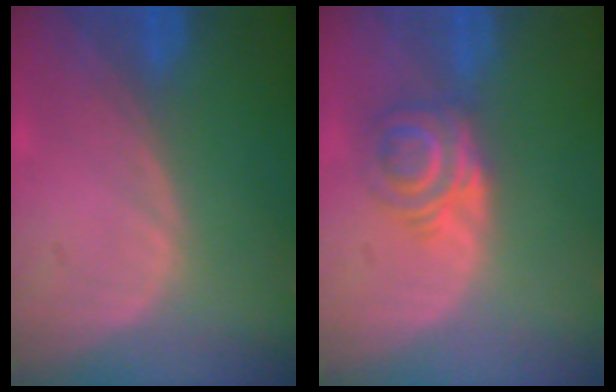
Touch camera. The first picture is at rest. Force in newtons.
{"total": 6.2, "press": 5.2, "slide": 3.3}